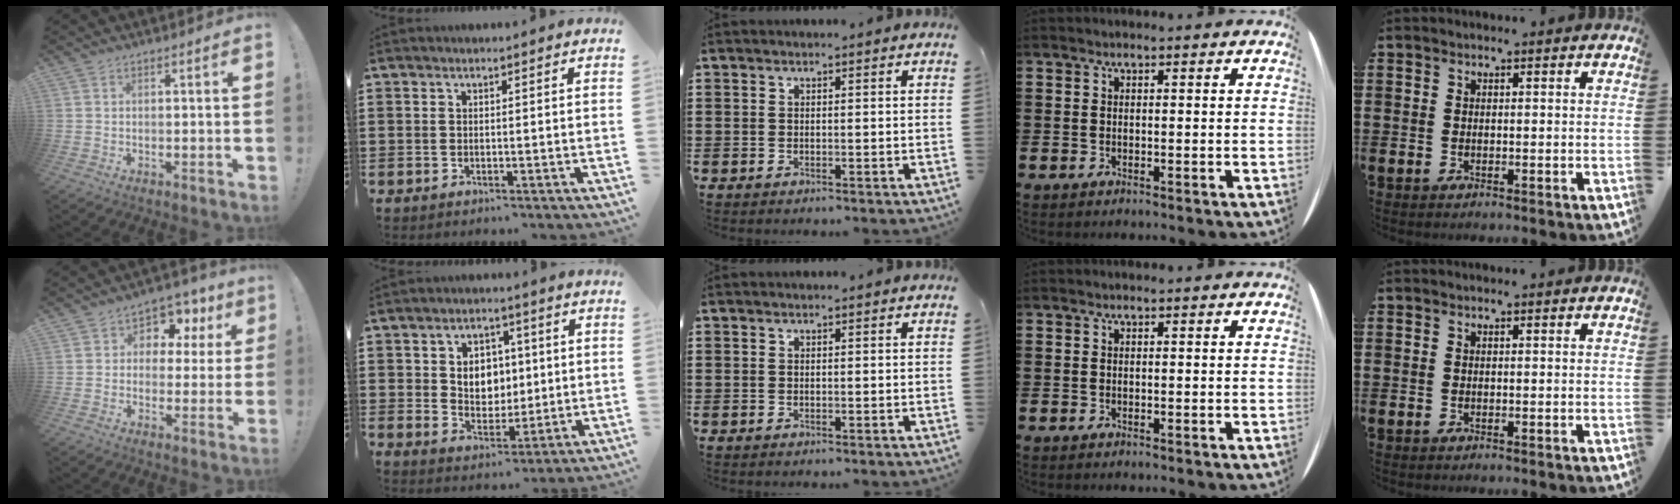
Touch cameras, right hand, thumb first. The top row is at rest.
{"thumb": {"total": 7.1, "force": [2.7, 6.0, 2.8], "torque": [-0.035, -0.021, 0.052]}, "index": {"total": 5.3, "force": [1.1, 4.7, 2.3], "torque": [-0.050, 0.009, 0.014]}}